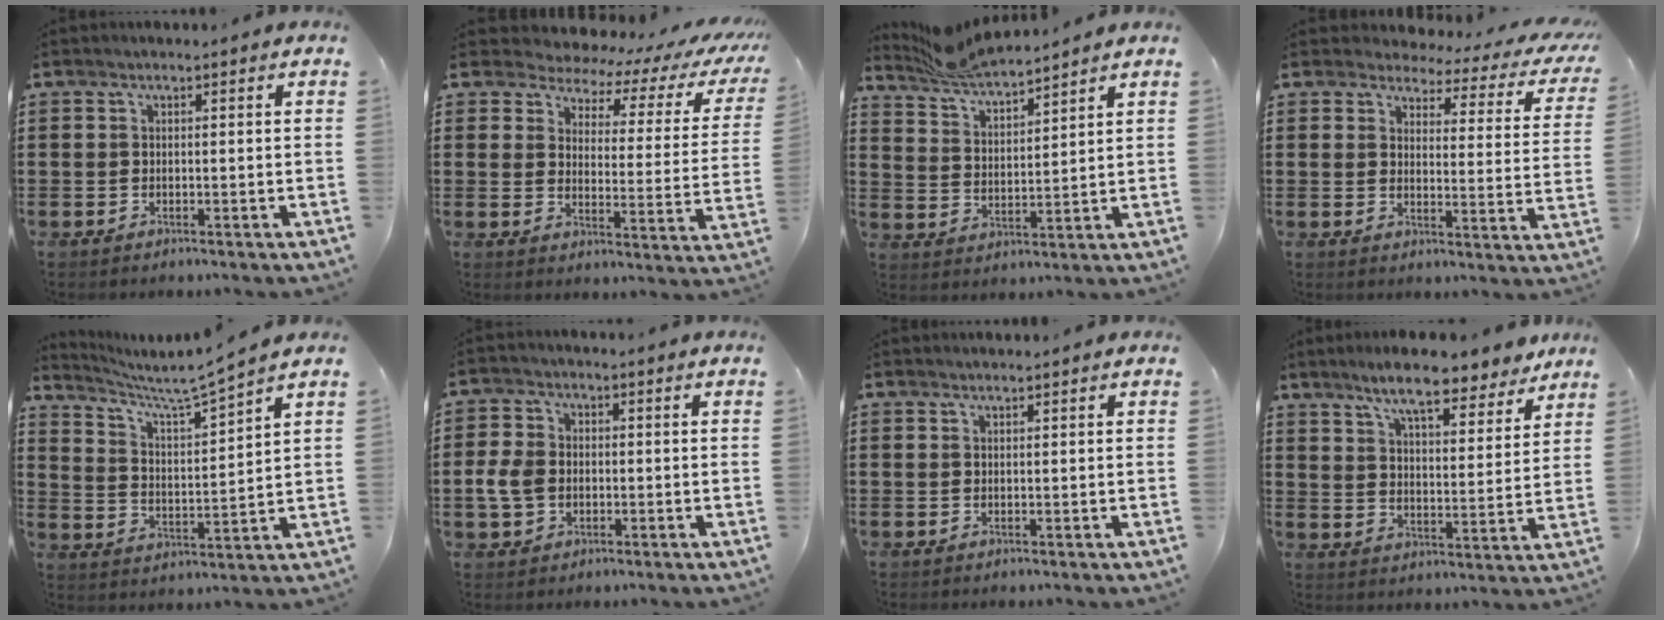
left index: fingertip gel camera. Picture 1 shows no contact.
{"total": 3.6, "force": [3.0, 1.7, 0.9], "torque": [-0.036, -0.027, 0.043]}
{"total": 6.4, "force": [6.2, 0.4, 1.7], "torque": [-0.057, -0.024, 0.112]}
{"total": 3.0, "force": [2.6, 0.7, 1.2], "torque": [-0.043, -0.018, 0.037]}
{"total": 5.3, "force": [4.7, -0.7, 2.3], "torque": [-0.068, -0.040, 0.070]}
{"total": 5.1, "force": [-0.7, 4.0, 3.0], "torque": [-0.092, 0.001, -0.022]}
{"total": 0.6, "force": [0.6, 0.0, 0.1], "torque": [-0.003, -0.002, 0.012]}
{"total": 8.3, "force": [7.4, 1.0, 3.8], "torque": [-0.091, -0.029, 0.130]}